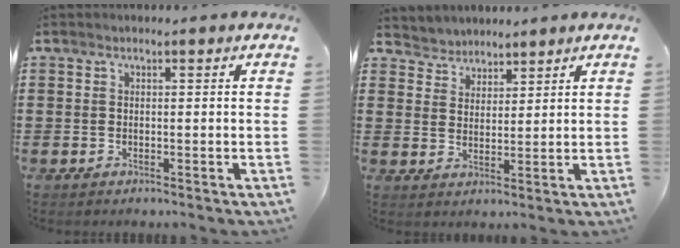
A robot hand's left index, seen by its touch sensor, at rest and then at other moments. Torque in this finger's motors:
{"motor_torque": [0.12, 0.07, -0.03, -0.01]}